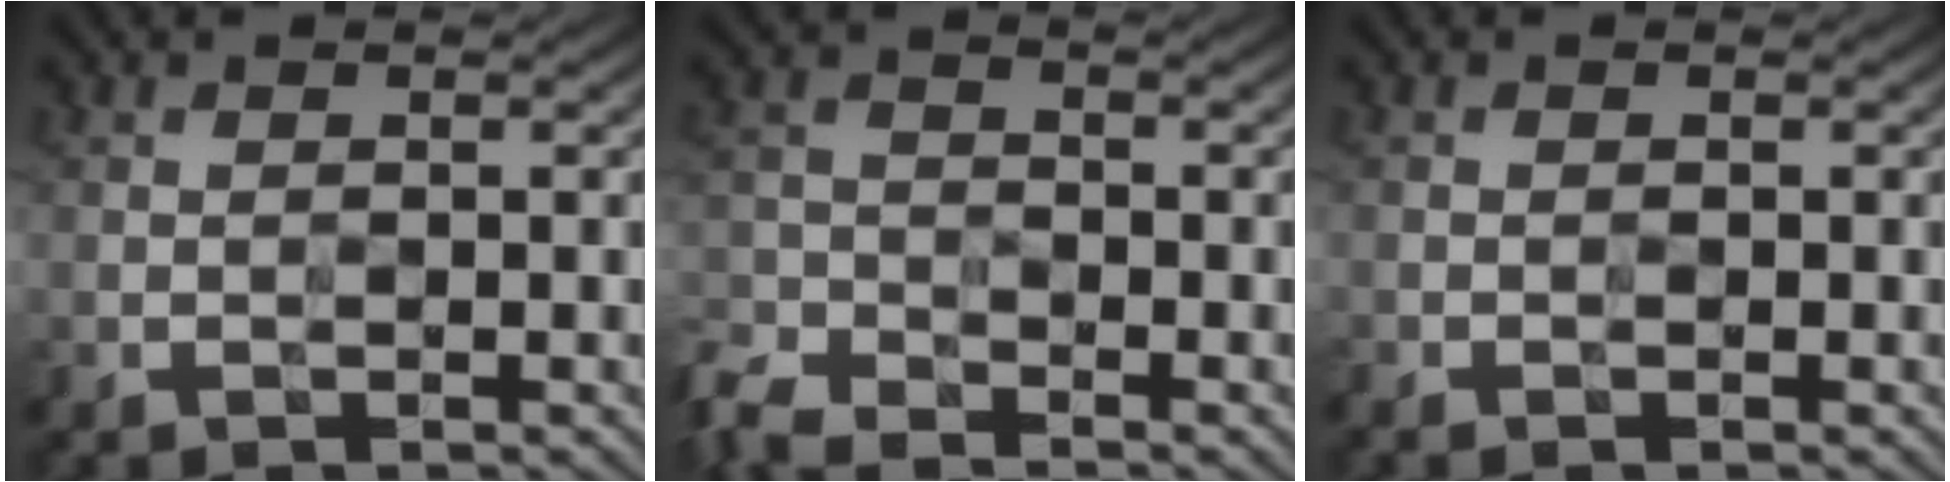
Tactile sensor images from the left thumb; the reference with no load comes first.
{"total": 5.4, "force": [-5.1, 1.3, 1.4], "torque": [-0.037, -0.015, -0.116]}
{"total": 0.8, "force": [-0.8, 0.0, 0.1], "torque": [-0.004, -0.003, -0.016]}